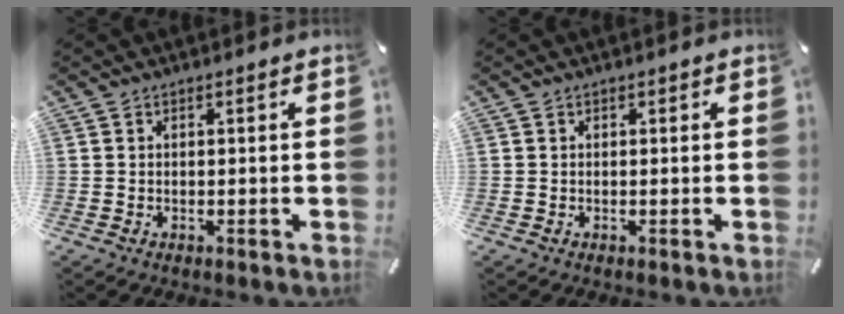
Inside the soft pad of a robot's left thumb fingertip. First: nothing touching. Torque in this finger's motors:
{"motor_torque": [-0.17, -0.25, -0.11, 0.02, 0.01]}